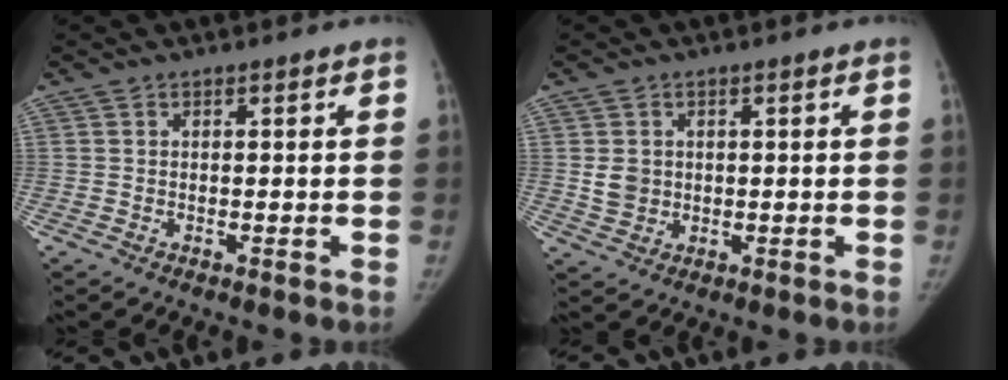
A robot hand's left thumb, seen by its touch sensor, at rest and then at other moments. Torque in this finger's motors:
{"motor_torque": [0.28, 1.13, 0.04, -0.30, 0.07]}